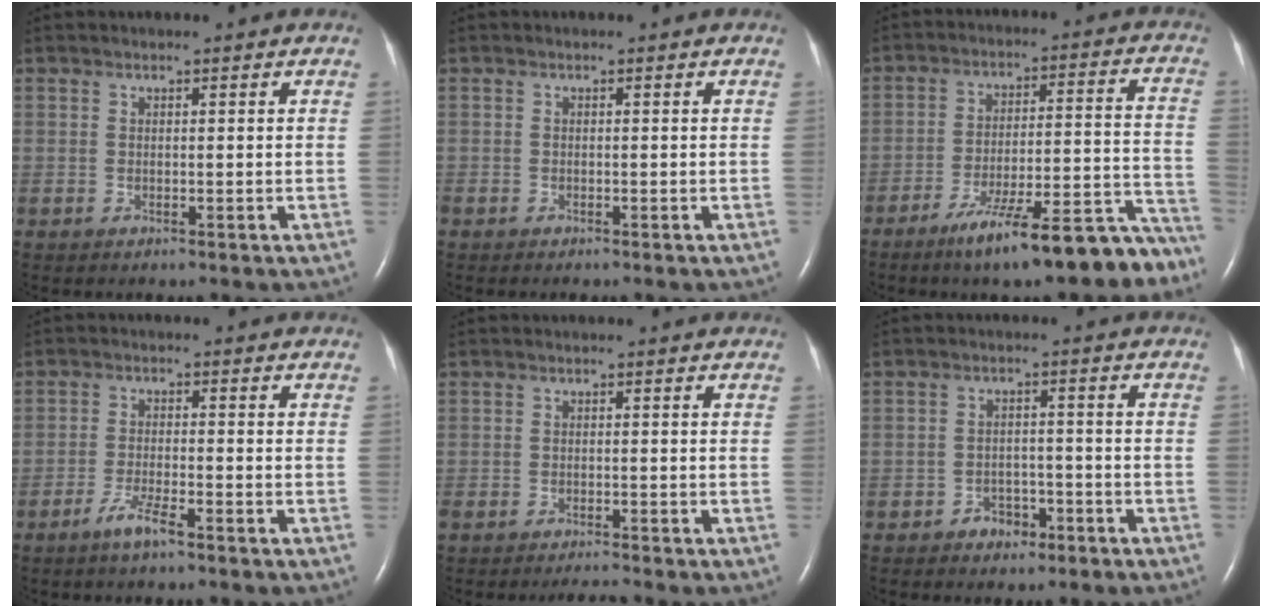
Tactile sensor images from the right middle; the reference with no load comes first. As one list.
[{"total": 0.7, "force": [-0.6, 0.2, 0.2], "torque": [-0.007, -0.001, -0.012]}, {"total": 18.1, "force": [-14.2, 3.0, 10.8], "torque": [-0.103, 0.044, -0.214]}, {"total": 3.7, "force": [-2.6, 0.1, 2.6], "torque": [-0.057, -0.005, -0.052]}, {"total": 2.2, "force": [-2.1, -0.3, 0.6], "torque": [-0.015, -0.009, -0.034]}, {"total": 3.3, "force": [-2.3, 2.1, 1.3], "torque": [-0.014, 0.010, -0.030]}]